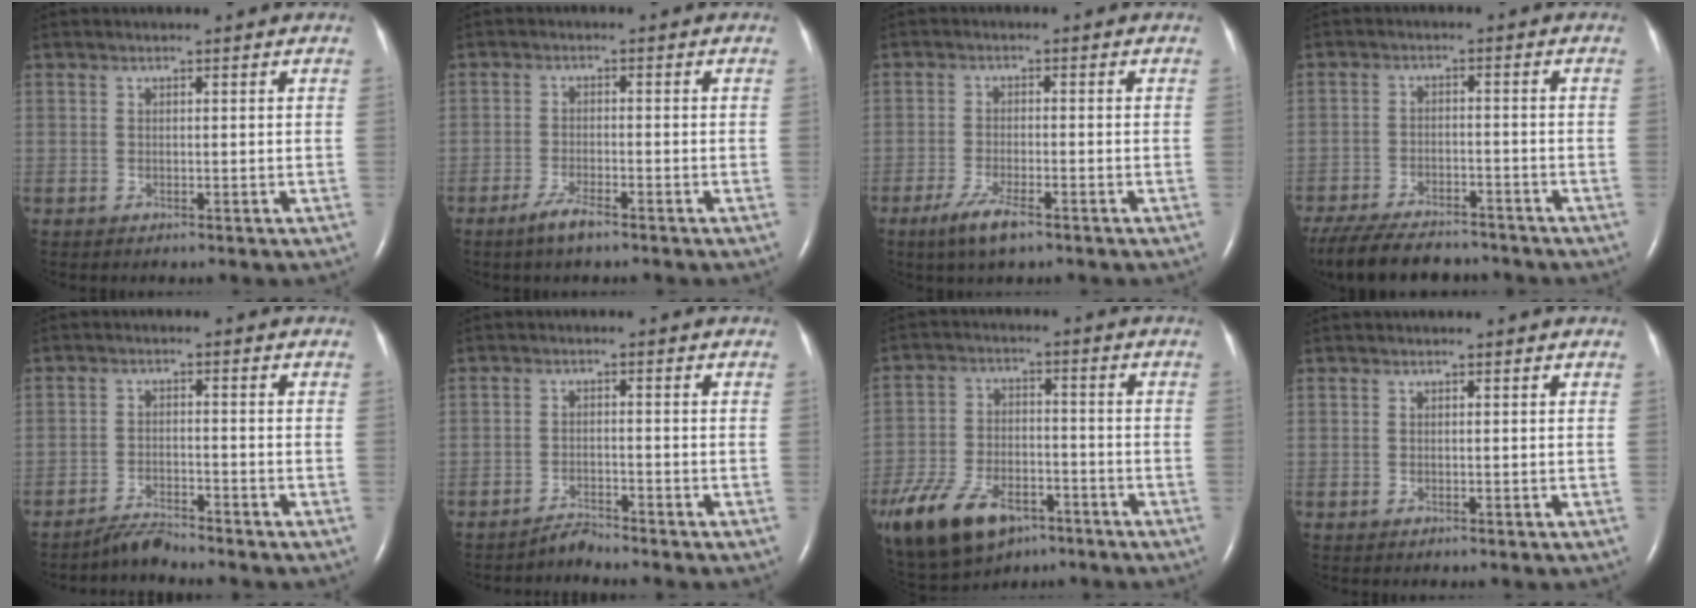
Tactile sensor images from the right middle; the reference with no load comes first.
{"total": 3.5, "force": [-2.6, 0.4, 2.3], "torque": [-0.056, -0.005, -0.049]}
{"total": 4.8, "force": [-3.1, 0.9, 3.6], "torque": [-0.083, -0.010, -0.055]}
{"total": 14.5, "force": [-12.3, 4.5, 6.3], "torque": [-0.140, -0.020, -0.189]}
{"total": 3.1, "force": [-3.1, -0.4, 0.2], "torque": [-0.011, -0.020, -0.057]}
{"total": 2.2, "force": [-2.1, -0.4, -0.3], "torque": [0.005, -0.015, -0.037]}
{"total": 19.4, "force": [-11.6, 10.7, 11.3], "torque": [-0.285, -0.016, -0.197]}
{"total": 0.0}